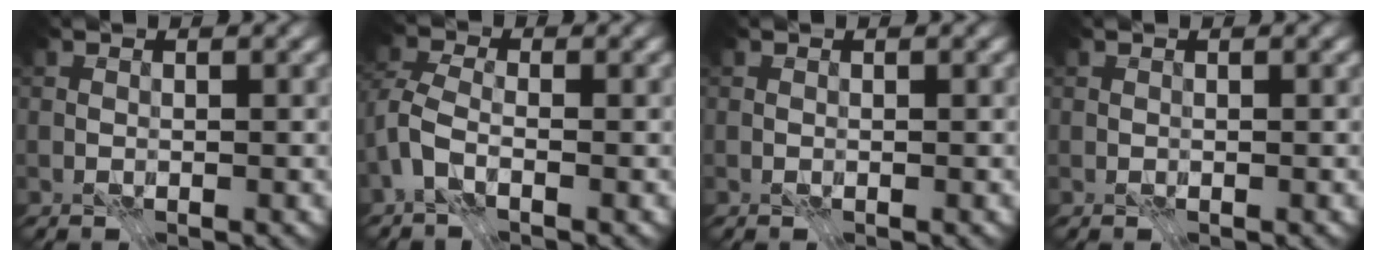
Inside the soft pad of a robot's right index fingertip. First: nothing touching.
{"total": 3.2, "force": [-1.9, 1.5, 2.1], "torque": [-0.057, 0.006, -0.050]}
{"total": 0.0}
{"total": 0.0}